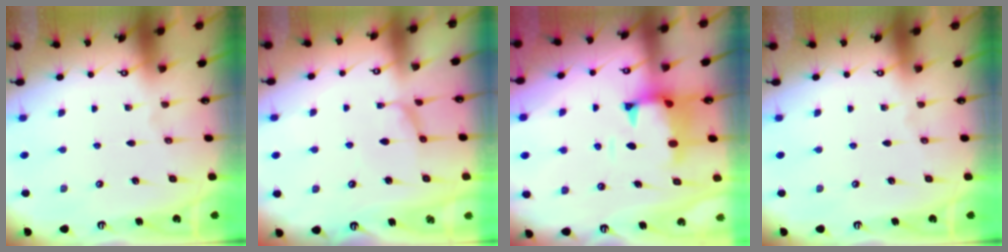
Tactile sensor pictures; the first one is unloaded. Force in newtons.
{"total": 1.5, "press": 1.3, "slide": 0.5}
{"total": 1.2, "press": 0.3, "slide": 1.1}
{"total": 0.0}